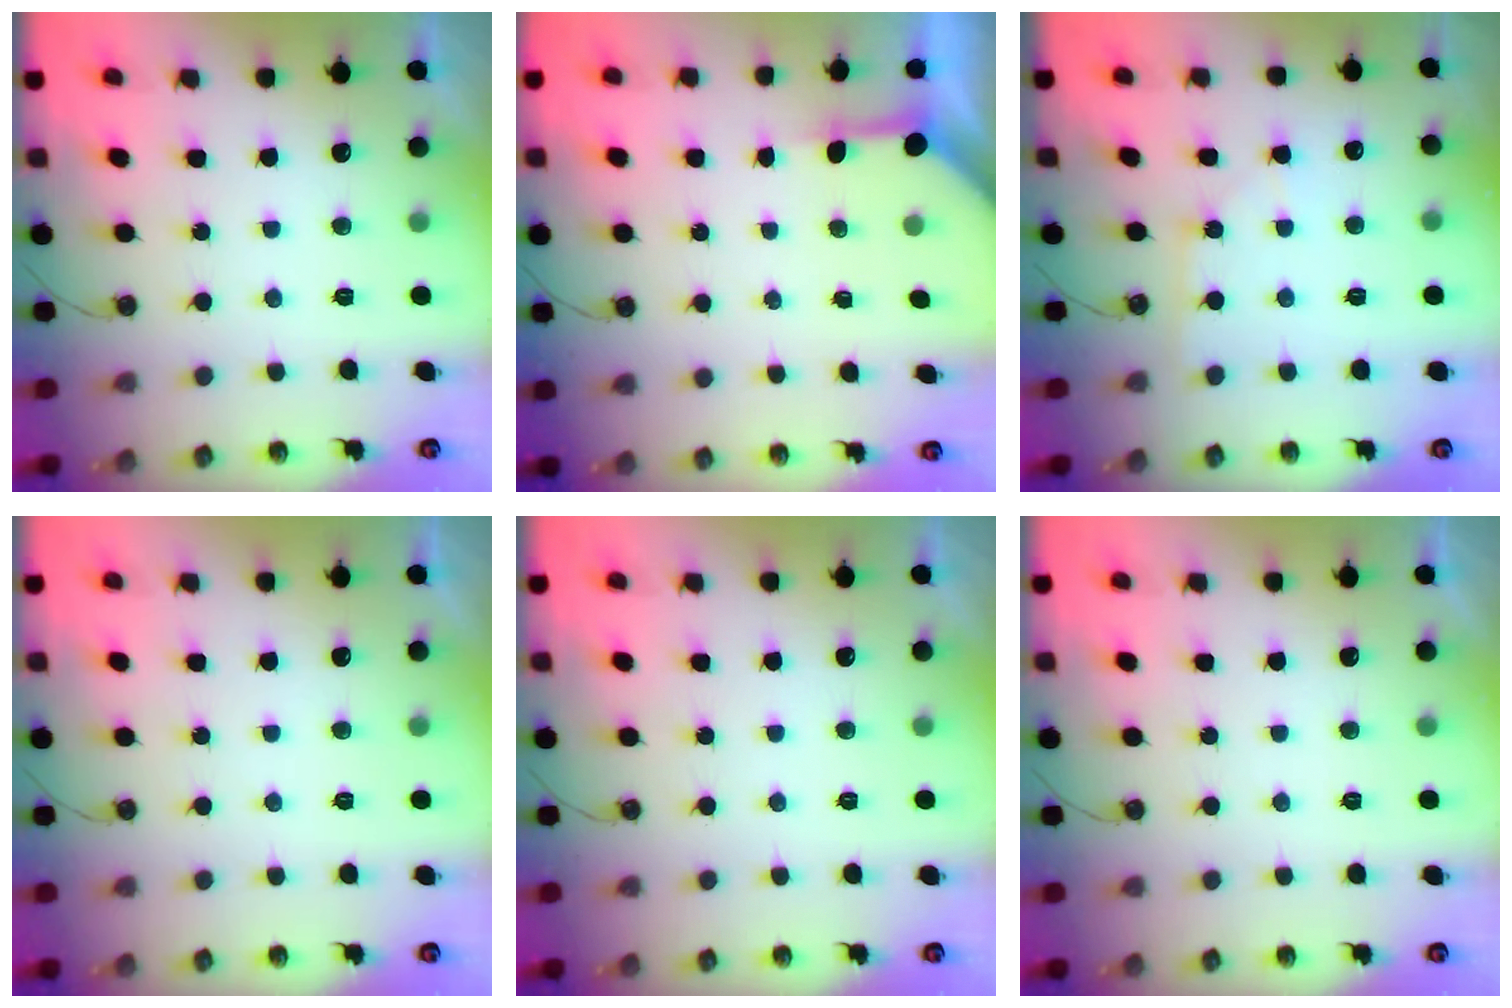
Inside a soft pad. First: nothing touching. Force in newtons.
{"total": 3.4, "press": 3.4, "slide": 0.4}
{"total": 2.5, "press": 2.5, "slide": 0.4}
{"total": 0.0}
{"total": 0.0}
{"total": 0.0}